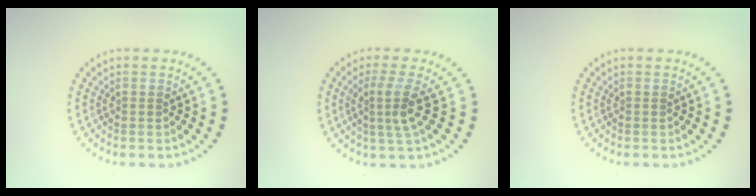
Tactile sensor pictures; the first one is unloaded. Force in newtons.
{"total": 2.8, "press": 2.1, "slide": 1.9}
{"total": 0.0}